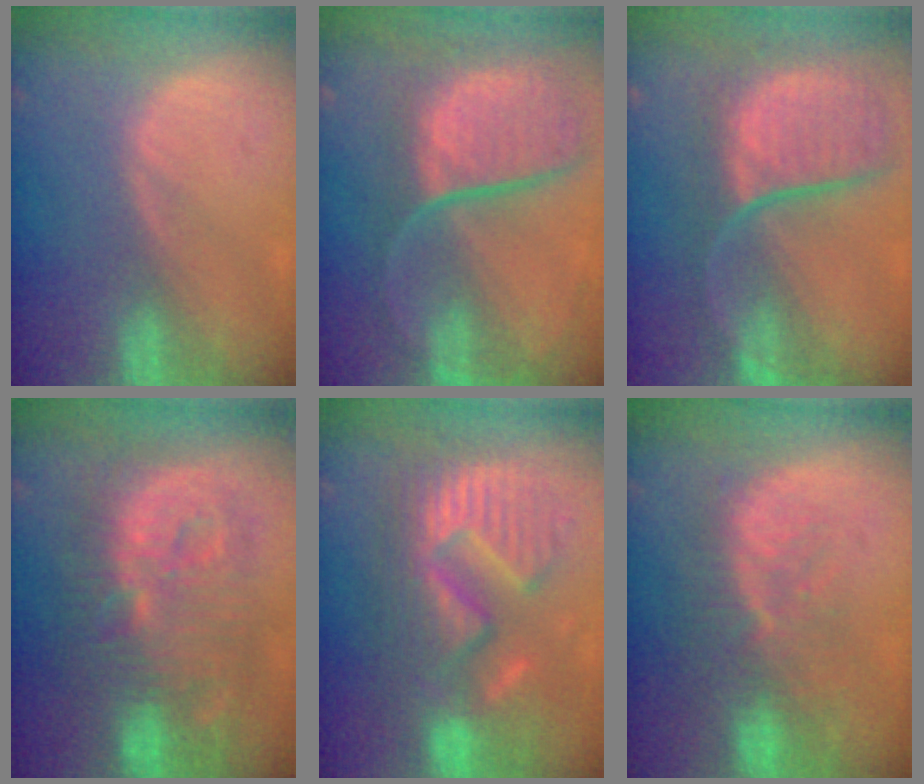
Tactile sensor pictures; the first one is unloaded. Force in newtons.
{"total": 11.9, "press": 9.9, "slide": 6.7}
{"total": 11.4, "press": 9.7, "slide": 5.9}
{"total": 13.5, "press": 13.5, "slide": 1.3}
{"total": 13.2, "press": 13.2, "slide": 1.2}
{"total": 10.0, "press": 8.5, "slide": 5.3}